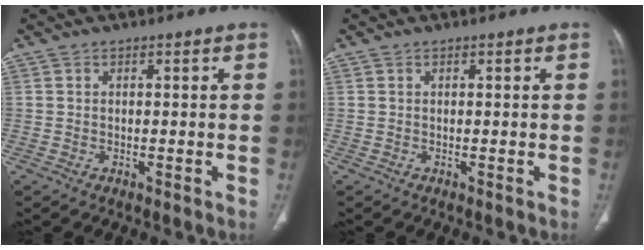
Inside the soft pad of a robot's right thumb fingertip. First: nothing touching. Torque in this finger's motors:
{"motor_torque": [0.00, 0.00, 0.02, 0.00, 0.01]}